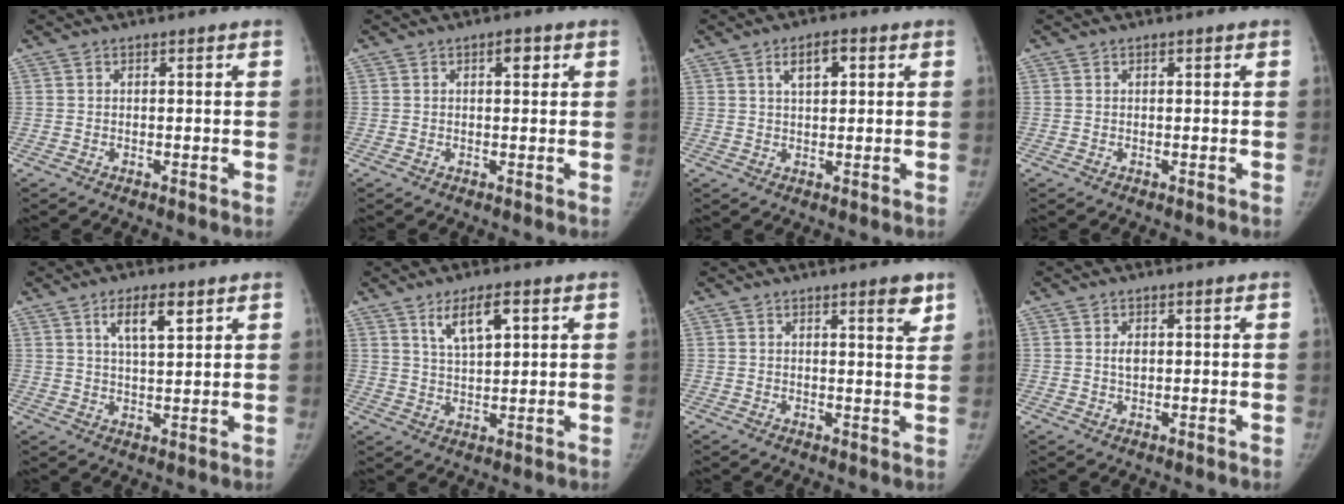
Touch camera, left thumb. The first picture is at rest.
{"total": 2.0, "force": [0.9, 1.0, 1.6], "torque": [-0.014, 0.001, 0.011]}
{"total": 4.5, "force": [1.8, 2.1, 3.5], "torque": [-0.049, 0.002, 0.030]}
{"total": 0.0}
{"total": 6.3, "force": [3.4, 2.2, 4.9], "torque": [-0.073, -0.018, 0.059]}
{"total": 6.8, "force": [3.4, 2.6, 5.3], "torque": [-0.085, -0.016, 0.065]}
{"total": 4.1, "force": [2.6, 0.8, 3.0], "torque": [-0.034, -0.017, 0.034]}
{"total": 1.8, "force": [0.4, 1.1, 1.3], "torque": [-0.018, 0.001, 0.007]}